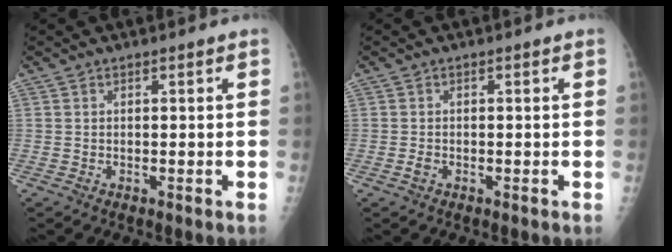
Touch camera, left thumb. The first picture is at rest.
{"total": 0.9, "force": [-0.3, 0.6, 0.6], "torque": [-0.014, -0.002, -0.006]}